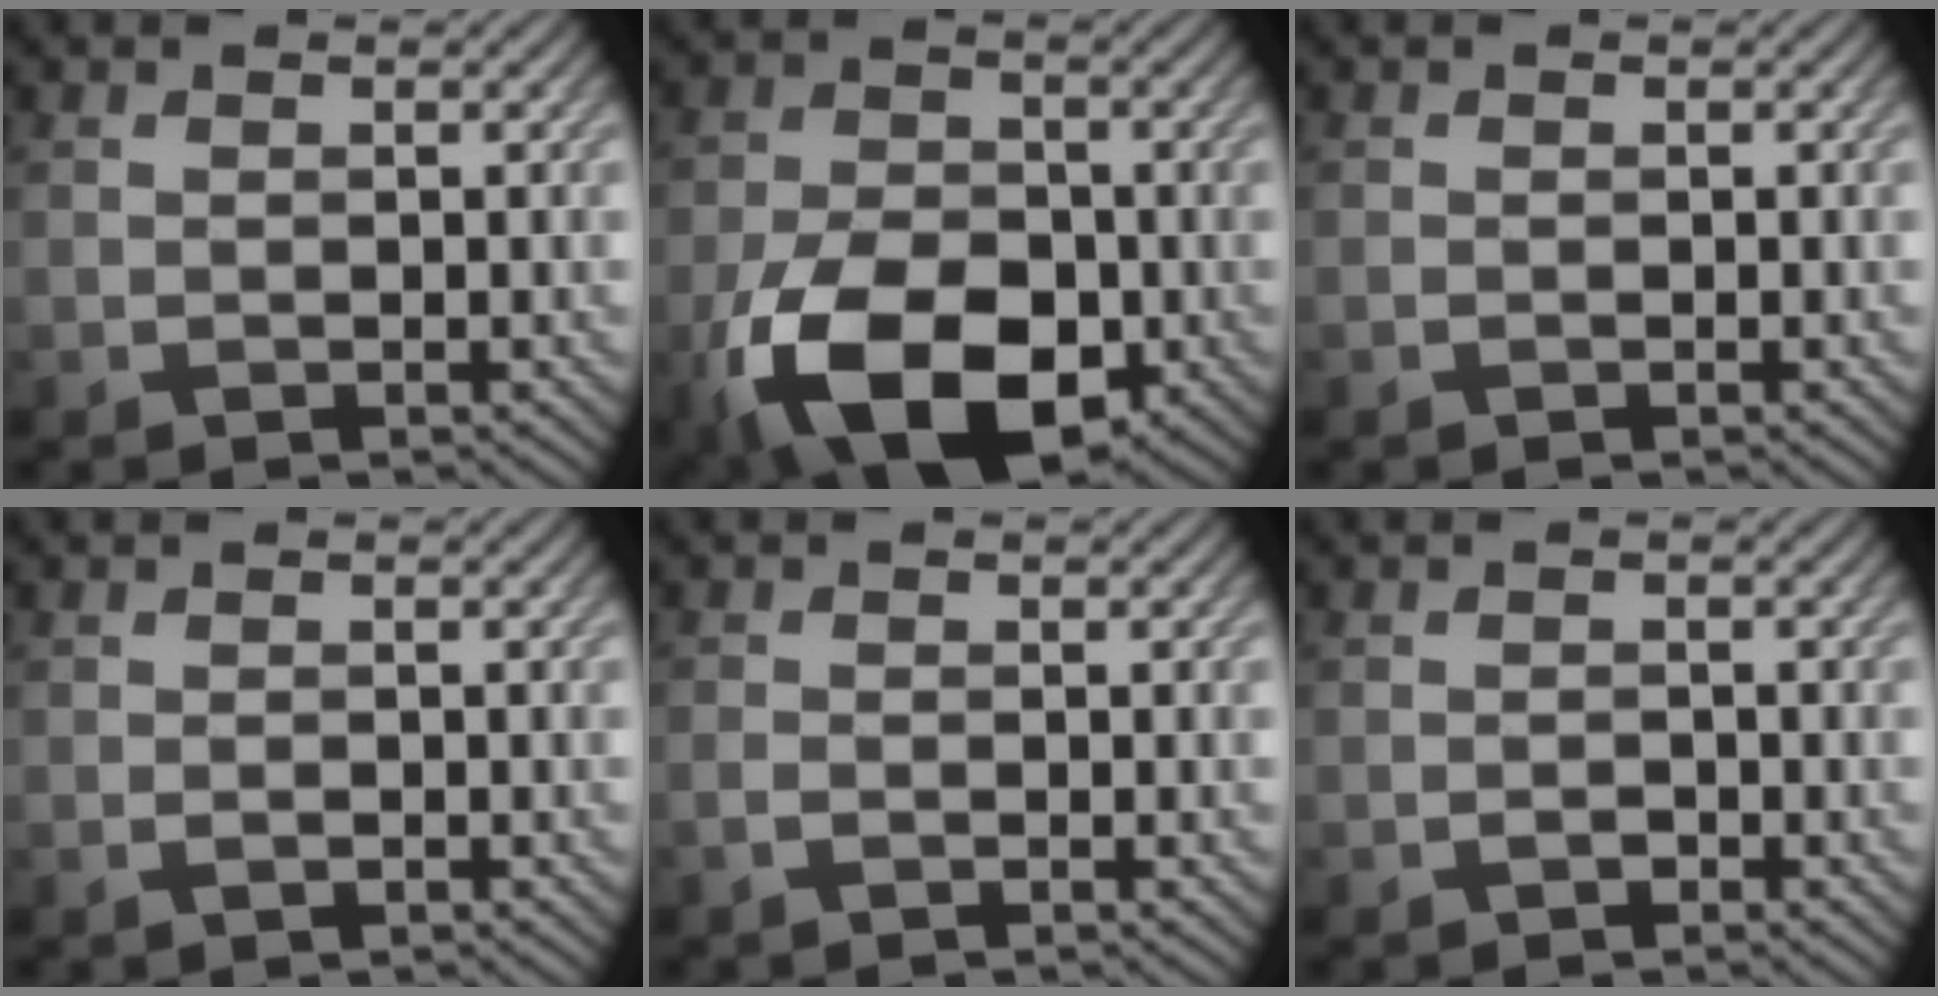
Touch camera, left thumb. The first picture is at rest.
{"total": 14.7, "force": [-6.1, 8.7, 10.2], "torque": [-0.221, -0.040, -0.112]}
{"total": 0.0}
{"total": 0.8, "force": [-0.4, 0.4, 0.6], "torque": [-0.010, -0.001, -0.007]}
{"total": 0.8, "force": [-0.6, 0.3, 0.5], "torque": [-0.013, -0.001, -0.016]}
{"total": 0.8, "force": [-0.6, 0.5, 0.3], "torque": [-0.004, -0.001, -0.011]}